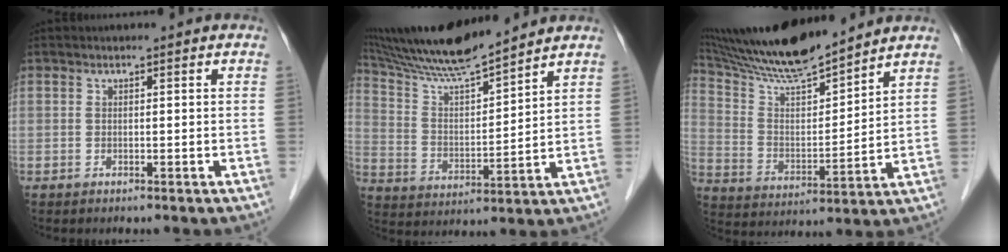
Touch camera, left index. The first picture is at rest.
{"total": 14.1, "force": [12.8, -0.2, 5.7], "torque": [-0.113, 0.007, 0.234]}
{"total": 16.6, "force": [15.1, 0.9, 6.8], "torque": [-0.127, 0.001, 0.274]}